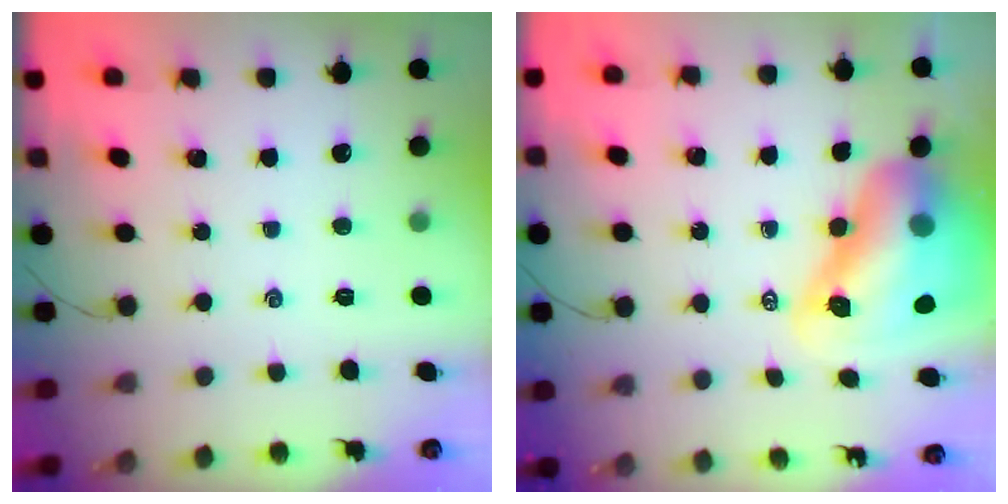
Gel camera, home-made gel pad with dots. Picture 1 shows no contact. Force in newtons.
{"total": 17.0, "press": 16.3, "slide": 4.8}